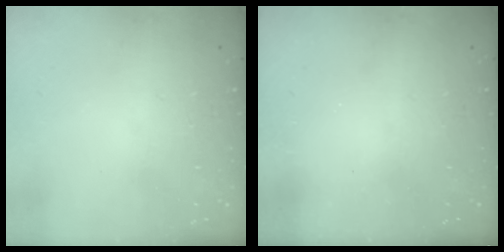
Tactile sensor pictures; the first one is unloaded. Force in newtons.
{"total": 2.4, "press": 2.2, "slide": 0.8}